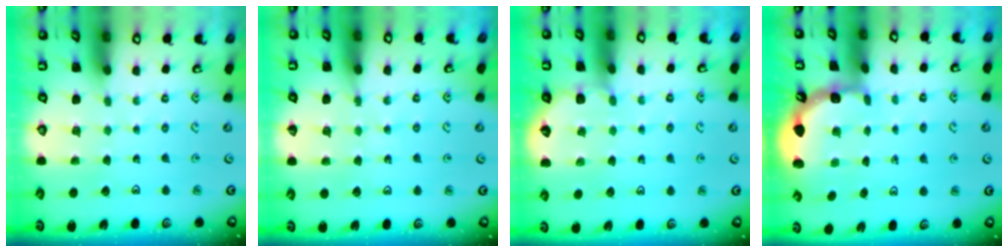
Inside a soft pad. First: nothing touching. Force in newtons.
{"total": 5.2, "press": 4.9, "slide": 1.5}
{"total": 4.5, "press": 4.5, "slide": 0.3}
{"total": 1.9, "press": 1.8, "slide": 0.6}